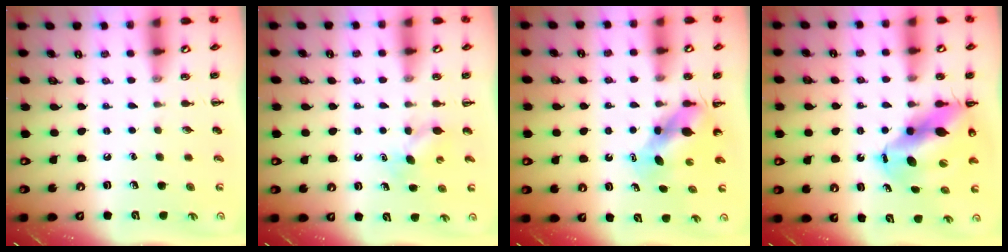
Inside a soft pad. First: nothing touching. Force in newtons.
{"total": 4.1, "press": 3.9, "slide": 1.3}
{"total": 6.0, "press": 5.9, "slide": 1.0}
{"total": 12.7, "press": 12.3, "slide": 3.1}